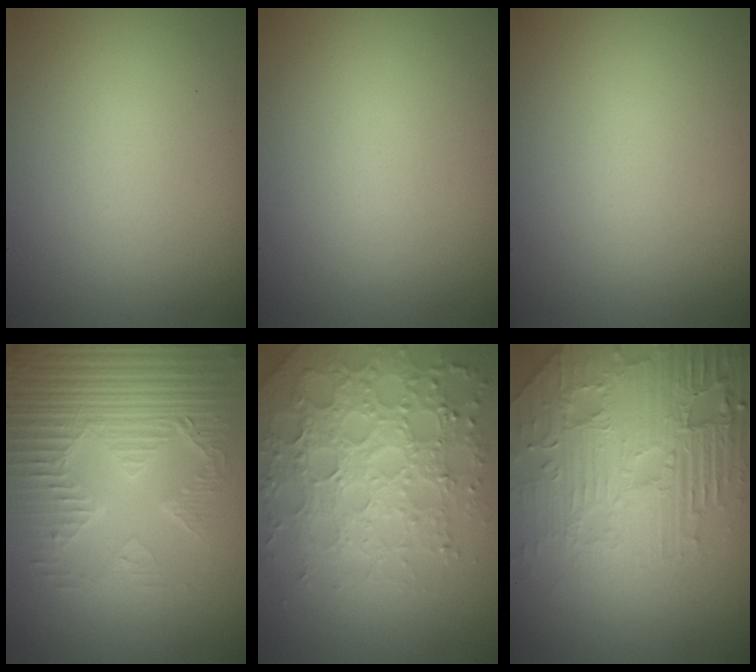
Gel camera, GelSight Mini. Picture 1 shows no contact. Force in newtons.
{"total": 0.0}
{"total": 0.0}
{"total": 5.8, "press": 5.2, "slide": 2.6}
{"total": 7.3, "press": 7.1, "slide": 1.7}
{"total": 8.7, "press": 6.2, "slide": 6.1}